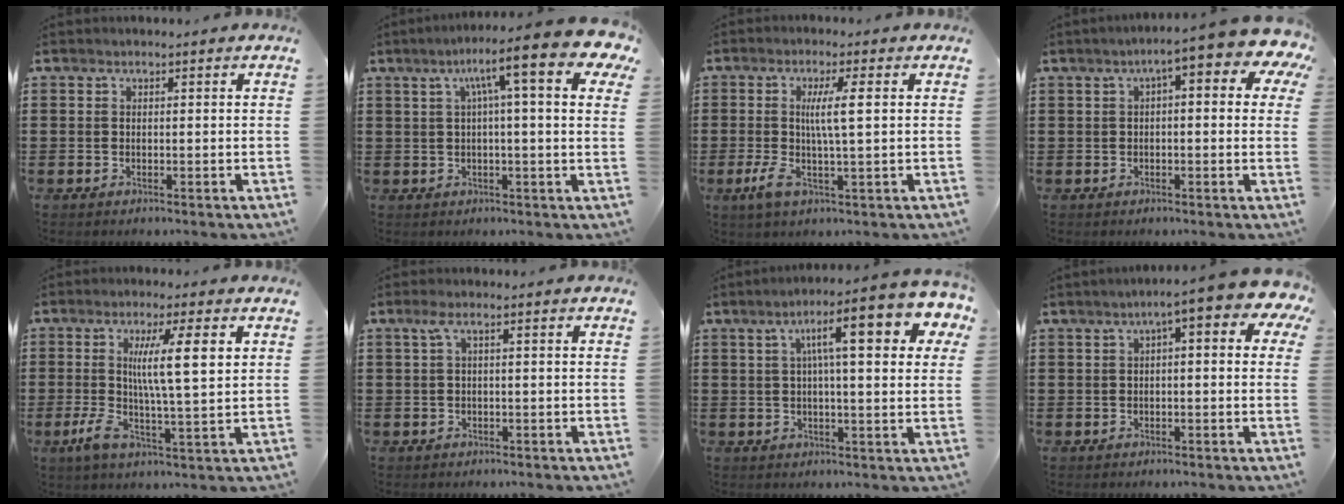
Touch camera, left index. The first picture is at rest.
{"total": 11.5, "force": [5.2, 1.0, 10.2], "torque": [-0.172, -0.020, 0.077]}
{"total": 6.5, "force": [0.5, 0.7, 6.4], "torque": [-0.134, -0.006, 0.000]}
{"total": 6.3, "force": [3.0, 1.0, 5.5], "torque": [-0.086, -0.019, 0.043]}
{"total": 10.3, "force": [2.1, 1.8, 9.9], "torque": [-0.169, 0.001, 0.029]}
{"total": 1.8, "force": [0.0, 0.2, 1.8], "torque": [-0.034, 0.002, -0.001]}
{"total": 11.4, "force": [5.1, 2.3, 9.9], "torque": [-0.164, -0.018, 0.072]}
{"total": 5.0, "force": [1.9, 0.6, 4.6], "torque": [-0.083, -0.010, 0.027]}